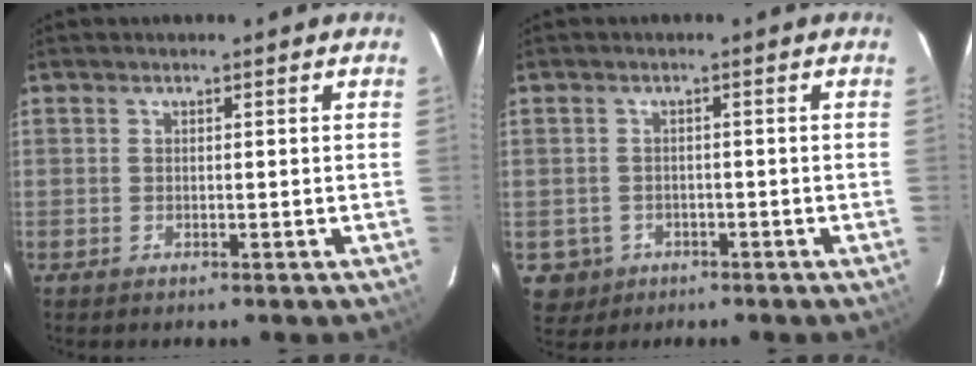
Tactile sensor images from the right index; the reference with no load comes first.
{"total": 4.8, "force": [-1.4, 4.5, 0.6], "torque": [-0.021, 0.012, -0.012]}